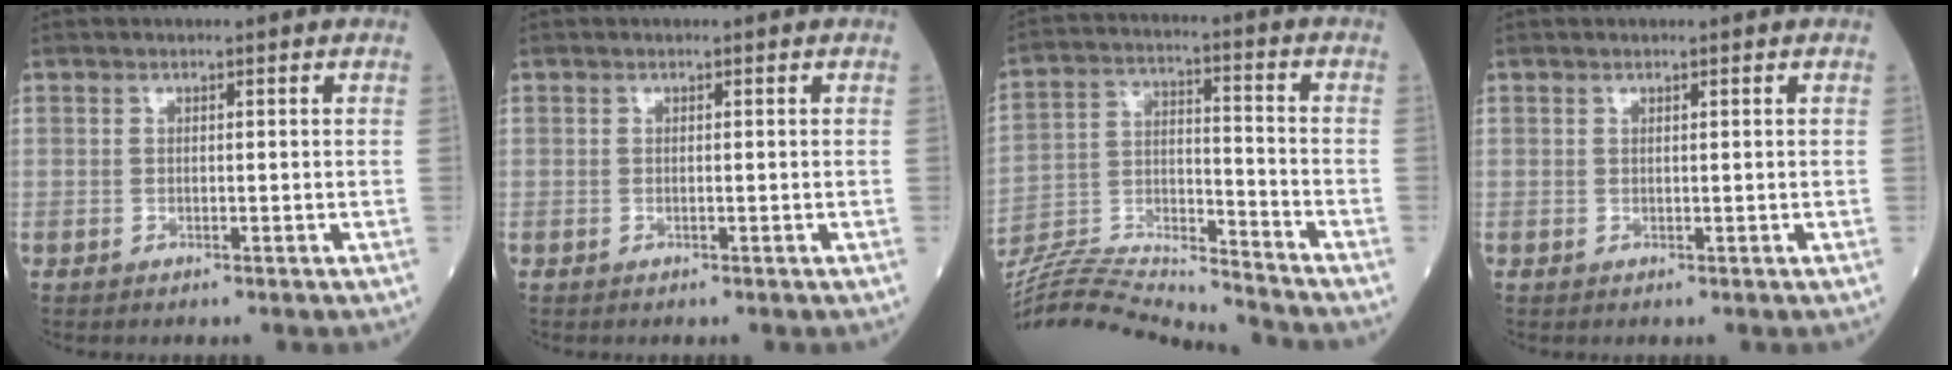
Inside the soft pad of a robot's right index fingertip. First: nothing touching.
{"total": 0.0}
{"total": 18.9, "force": [-18.3, -0.7, 4.6], "torque": [-0.091, 0.014, -0.306]}
{"total": 0.0}